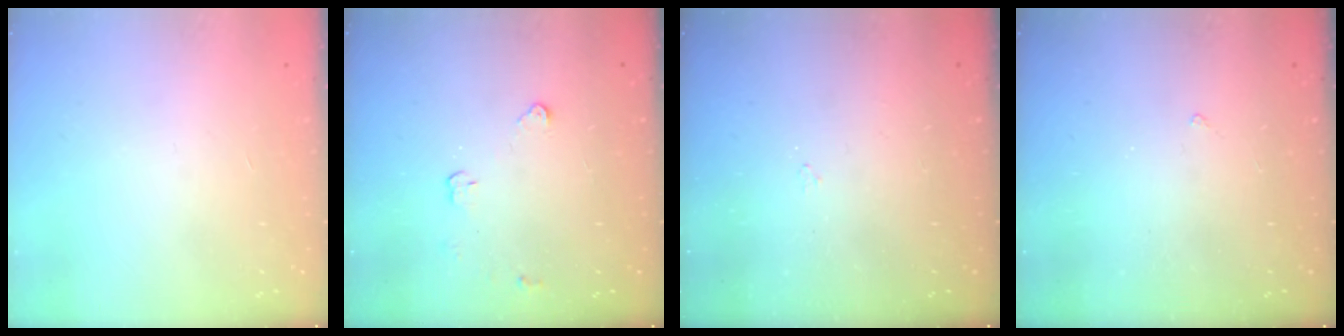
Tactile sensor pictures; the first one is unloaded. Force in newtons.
{"total": 2.9, "press": 2.9, "slide": 0.4}
{"total": 2.9, "press": 2.9, "slide": 0.5}
{"total": 2.0, "press": 1.9, "slide": 0.3}